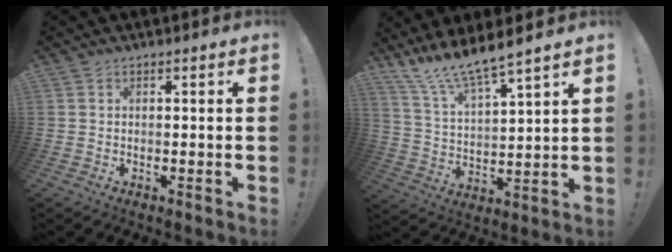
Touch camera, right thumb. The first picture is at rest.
{"total": 10.7, "force": [10.0, 0.0, 4.0], "torque": [-0.096, -0.081, 0.174]}